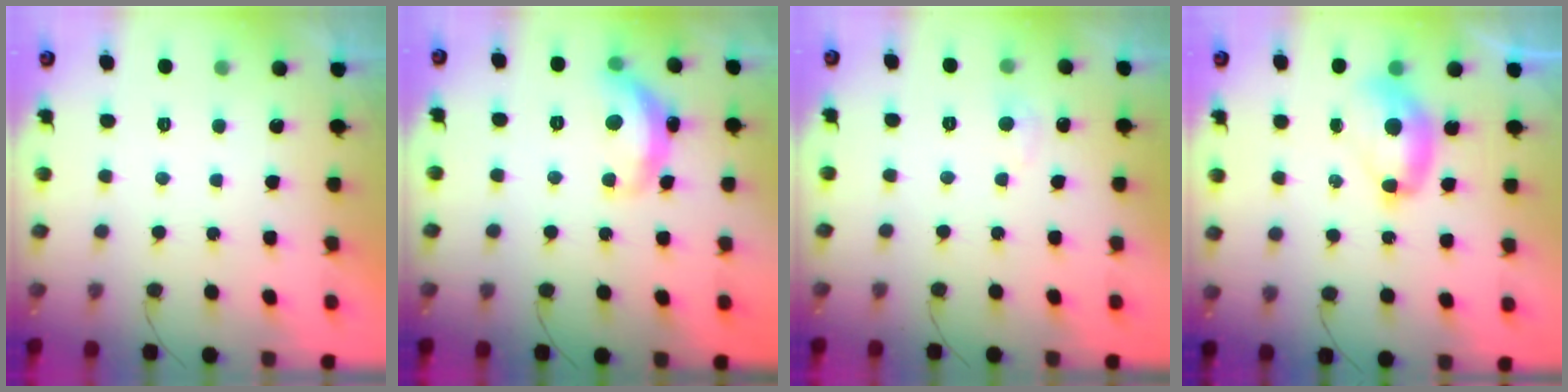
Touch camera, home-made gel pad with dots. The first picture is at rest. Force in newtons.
{"total": 14.2, "press": 14.2, "slide": 0.9}
{"total": 4.8, "press": 4.8, "slide": 0.6}
{"total": 9.0, "press": 9.0, "slide": 0.8}